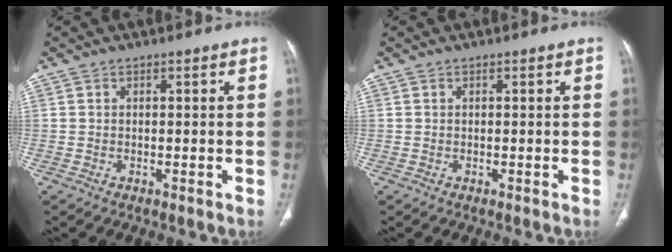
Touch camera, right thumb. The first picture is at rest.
{"total": 0.0}